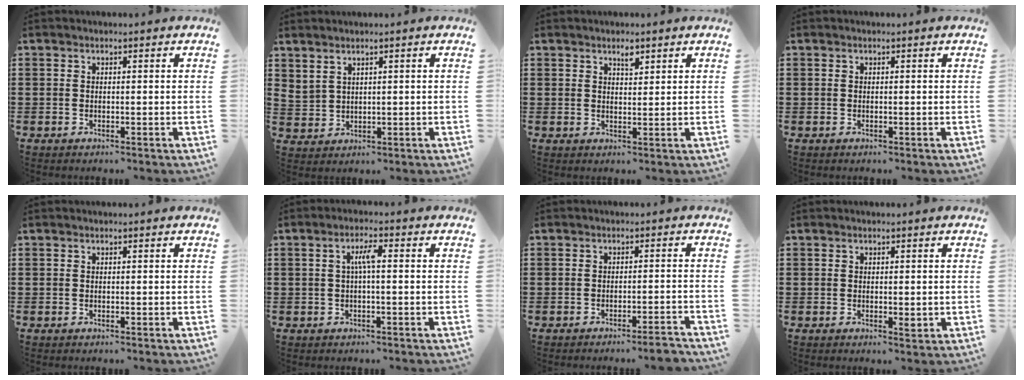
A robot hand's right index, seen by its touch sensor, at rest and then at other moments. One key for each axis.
{"total": 0.8, "fx": 0.6, "fy": 0.4, "fz": 0.3, "tx": -0.007, "ty": 0.003, "tz": 0.011}
{"total": 2.0, "fx": 1.4, "fy": 0.8, "fz": 1.2, "tx": -0.010, "ty": -0.003, "tz": 0.021}
{"total": 0.0}
{"total": 0.0}
{"total": 3.1, "fx": 0.0, "fy": 0.5, "fz": 3.1, "tx": -0.060, "ty": 0.006, "tz": -0.003}
{"total": 2.7, "fx": -2.4, "fy": -0.2, "fz": 1.4, "tx": -0.023, "ty": -0.003, "tz": -0.045}
{"total": 1.2, "fx": -0.1, "fy": 0.5, "fz": 1.1, "tx": -0.019, "ty": -0.001, "tz": -0.002}